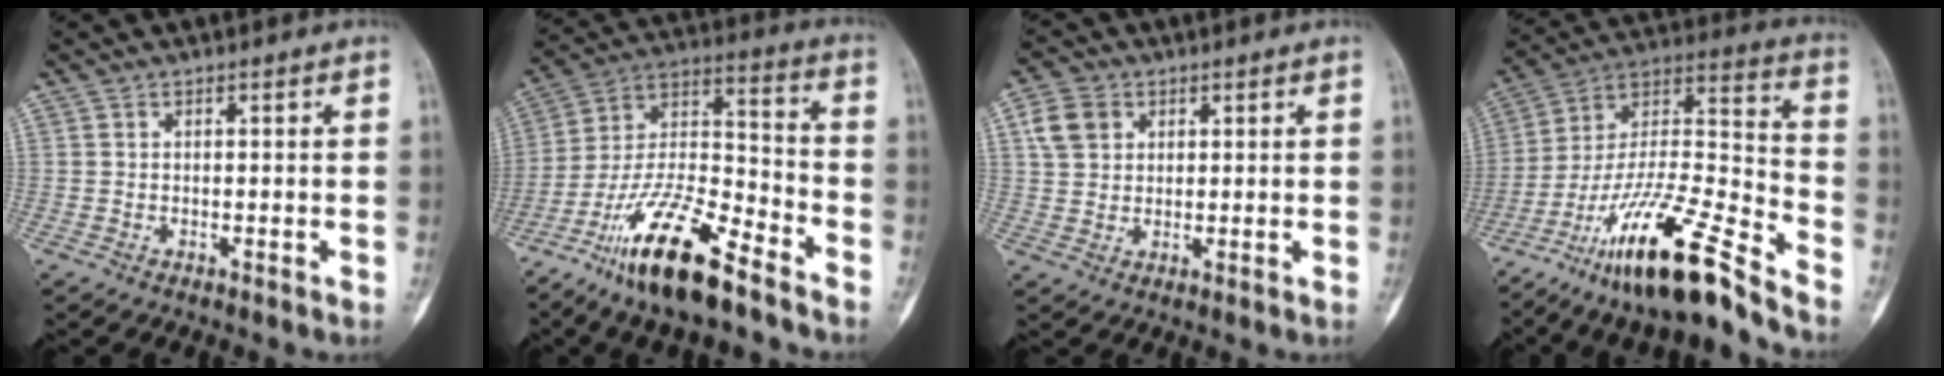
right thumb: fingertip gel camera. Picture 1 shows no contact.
{"total": 19.1, "force": [-12.9, 5.2, 13.1], "torque": [-0.242, 0.073, -0.238]}
{"total": 5.8, "force": [2.1, 4.6, 2.8], "torque": [-0.041, 0.002, 0.040]}
{"total": 22.9, "force": [-16.0, 3.8, 15.9], "torque": [-0.304, 0.072, -0.286]}